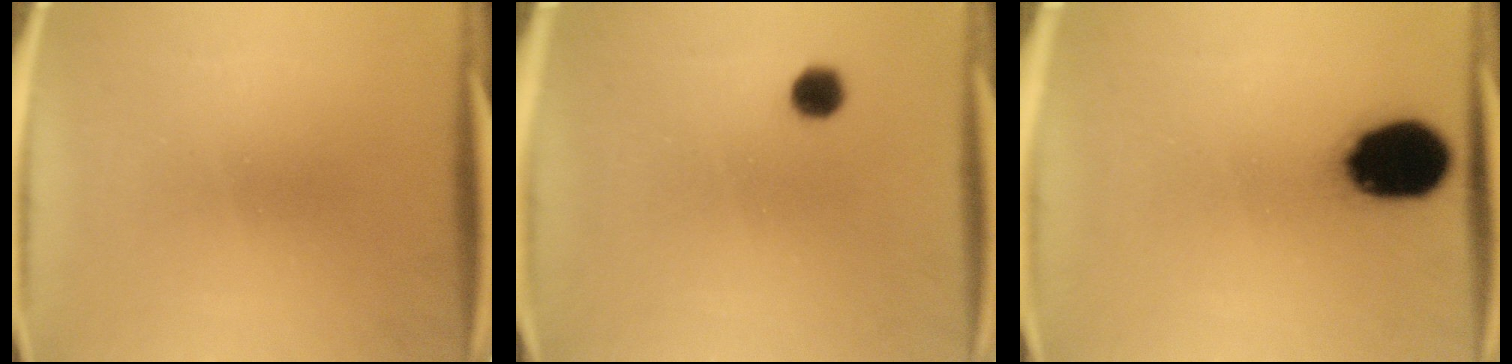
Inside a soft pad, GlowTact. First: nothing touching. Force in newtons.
{"total": 3.1}
{"total": 17.0}